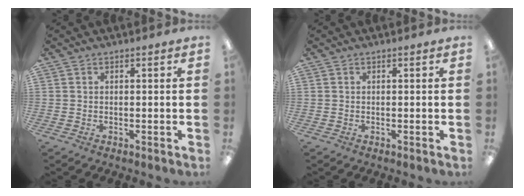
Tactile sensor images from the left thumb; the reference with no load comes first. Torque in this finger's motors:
{"motor_torque": [-0.01, 0.01, 0.02, 0.02, 0.00]}